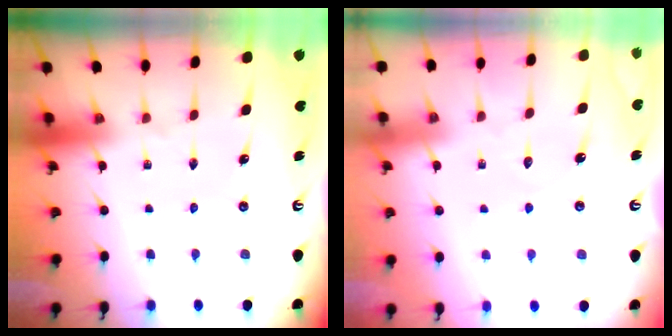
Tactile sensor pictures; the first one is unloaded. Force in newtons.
{"total": 3.0, "press": 3.0, "slide": 0.3}